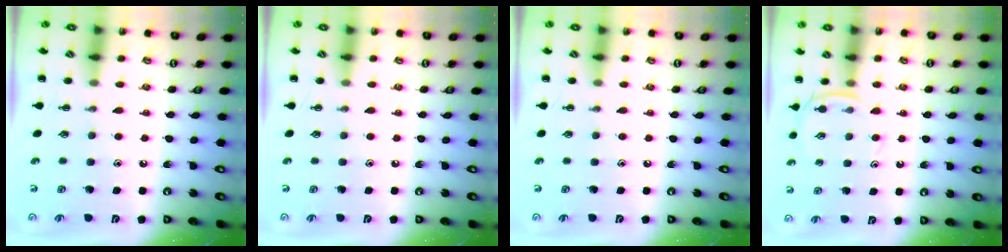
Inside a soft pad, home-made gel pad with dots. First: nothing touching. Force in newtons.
{"total": 0.0}
{"total": 0.0}
{"total": 4.0, "press": 3.7, "slide": 1.5}